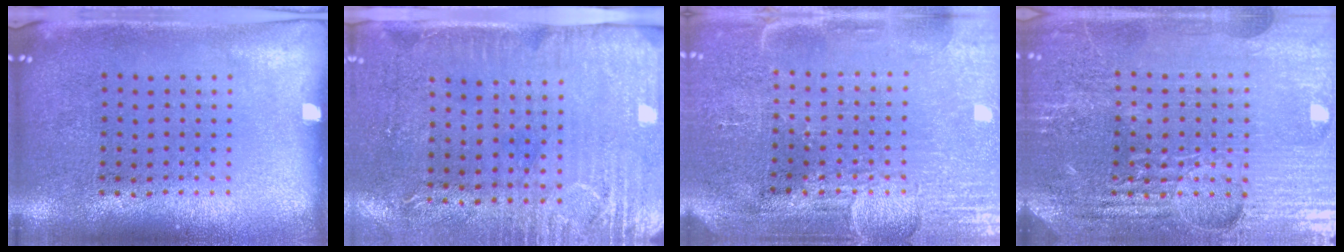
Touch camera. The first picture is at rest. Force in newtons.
{"total": 2.9, "press": 2.4, "slide": 1.6}
{"total": 3.9, "press": 3.5, "slide": 1.7}
{"total": 5.1, "press": 4.7, "slide": 2.0}